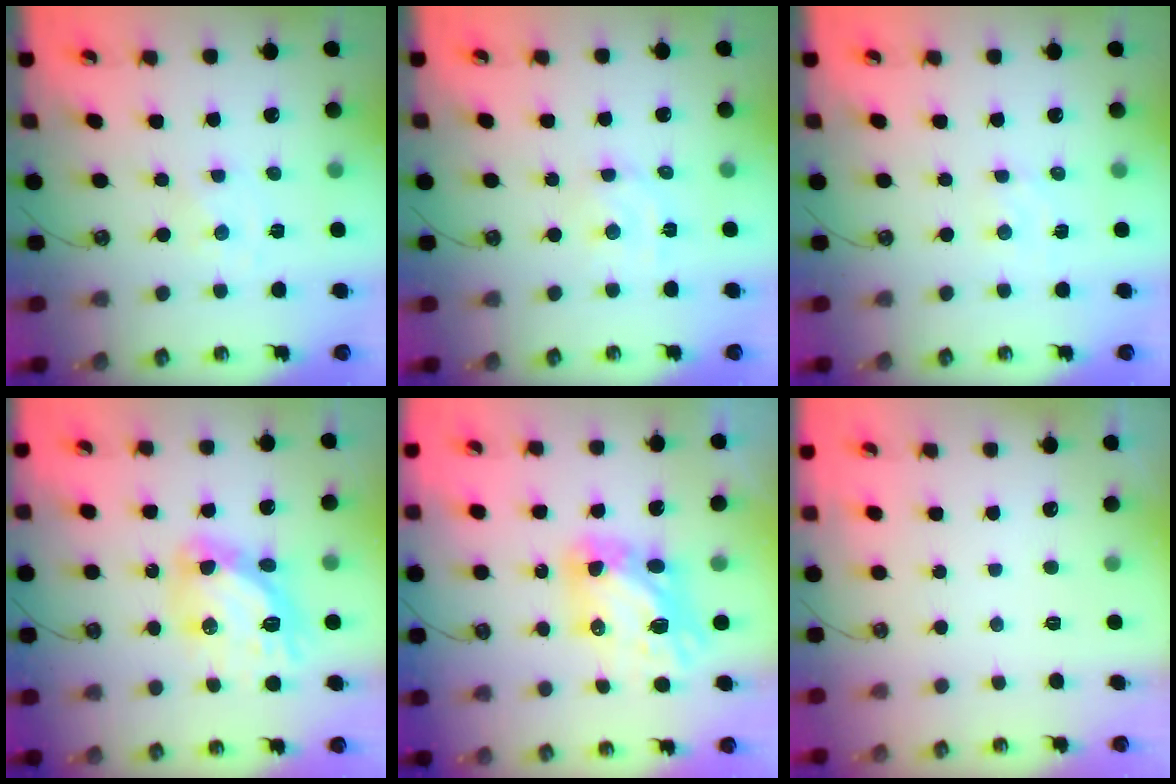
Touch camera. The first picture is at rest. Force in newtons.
{"total": 3.6, "press": 3.6, "slide": 0.5}
{"total": 1.8, "press": 1.8, "slide": 0.3}
{"total": 14.3, "press": 14.2, "slide": 1.7}
{"total": 10.4, "press": 10.3, "slide": 0.9}
{"total": 0.0}